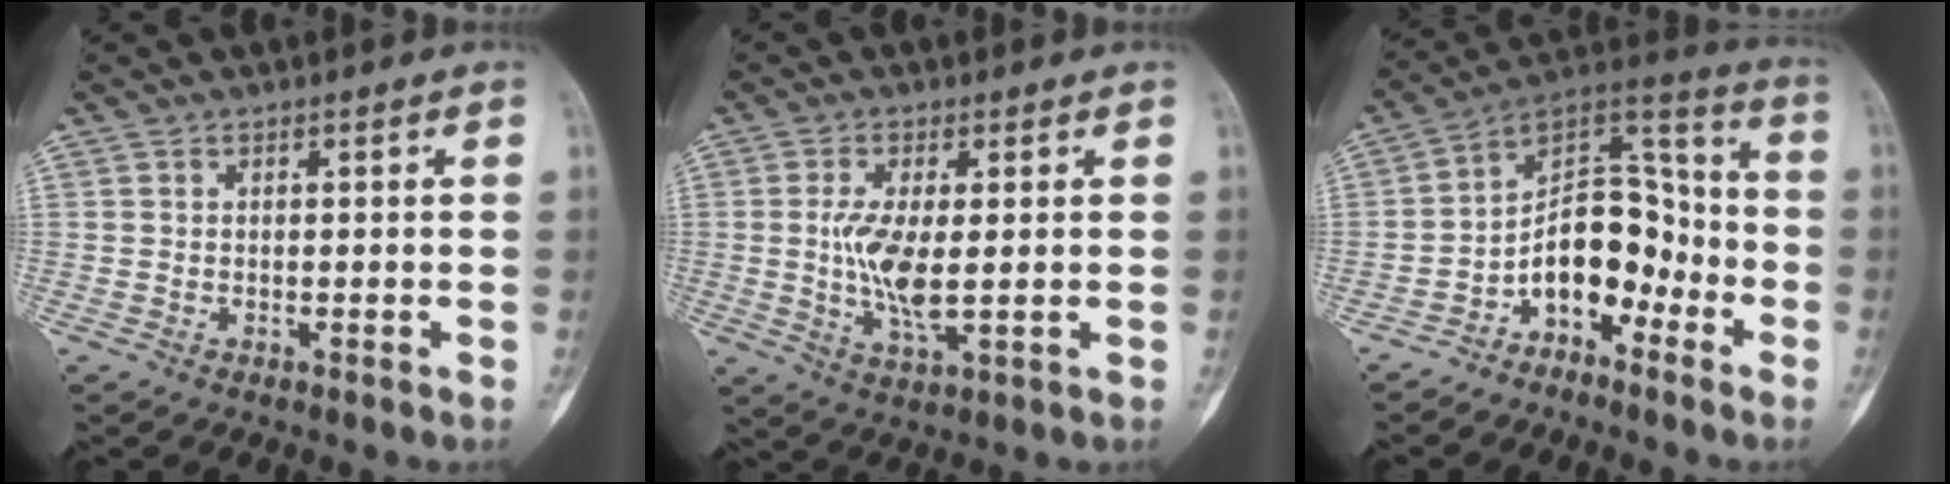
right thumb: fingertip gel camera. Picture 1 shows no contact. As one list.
[{"total": 8.0, "force": [0.2, 2.8, 7.4], "torque": [-0.155, -0.017, 0.006]}, {"total": 12.7, "force": [-5.6, 7.9, 8.2], "torque": [-0.098, 0.091, -0.103]}]